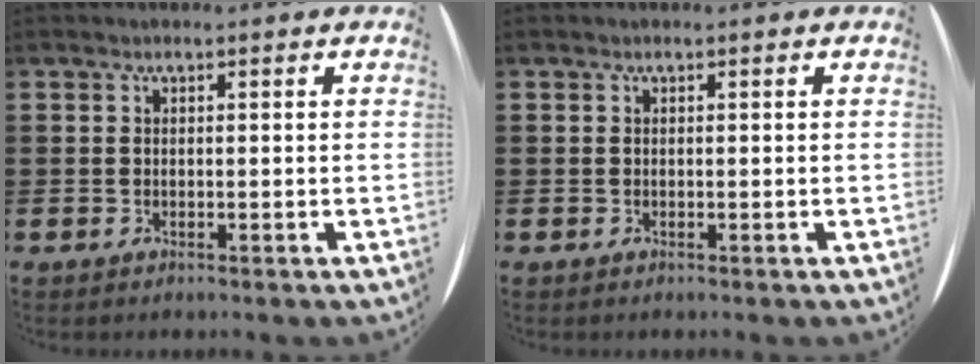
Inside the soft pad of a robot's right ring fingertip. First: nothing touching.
{"total": 0.0}